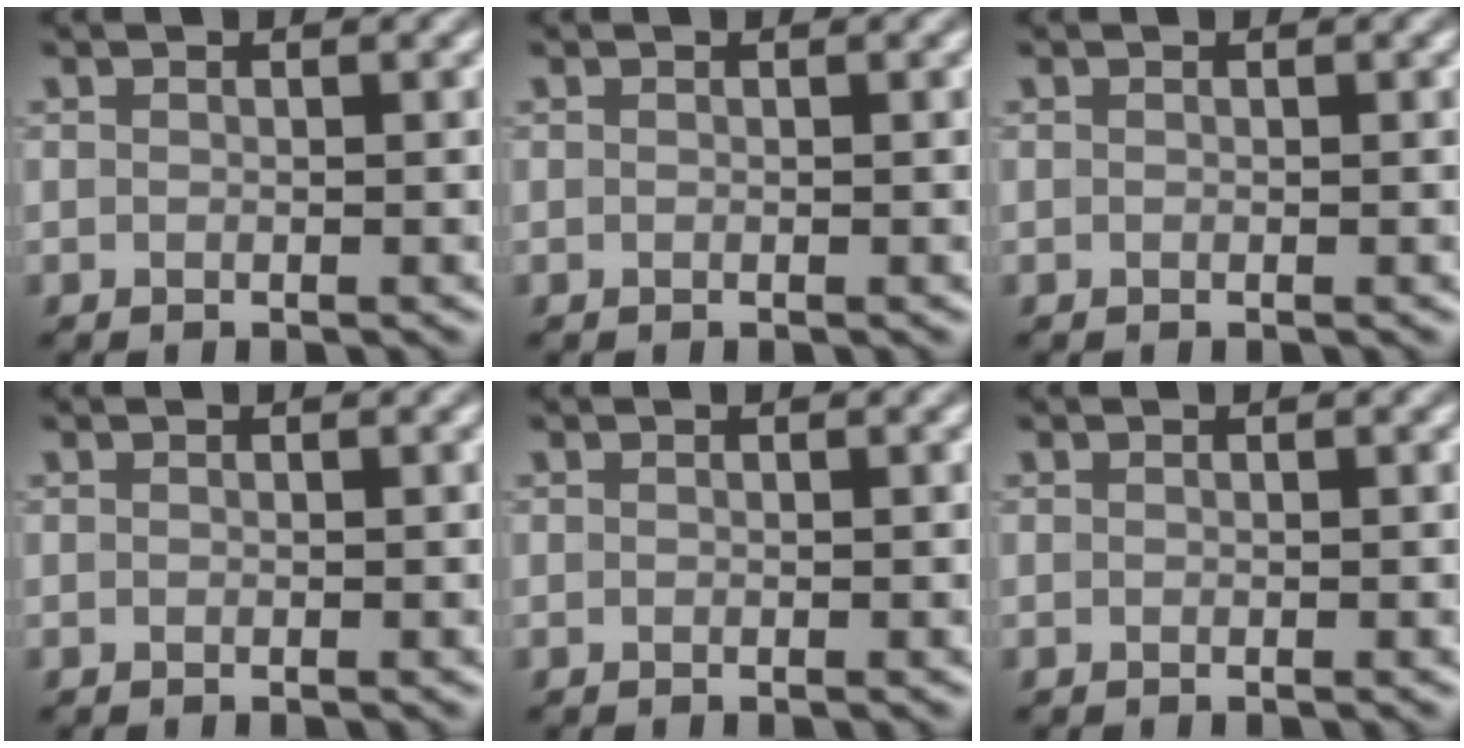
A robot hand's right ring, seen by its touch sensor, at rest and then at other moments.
{"total": 0.0}
{"total": 0.0}
{"total": 0.0}
{"total": 0.0}
{"total": 0.0}